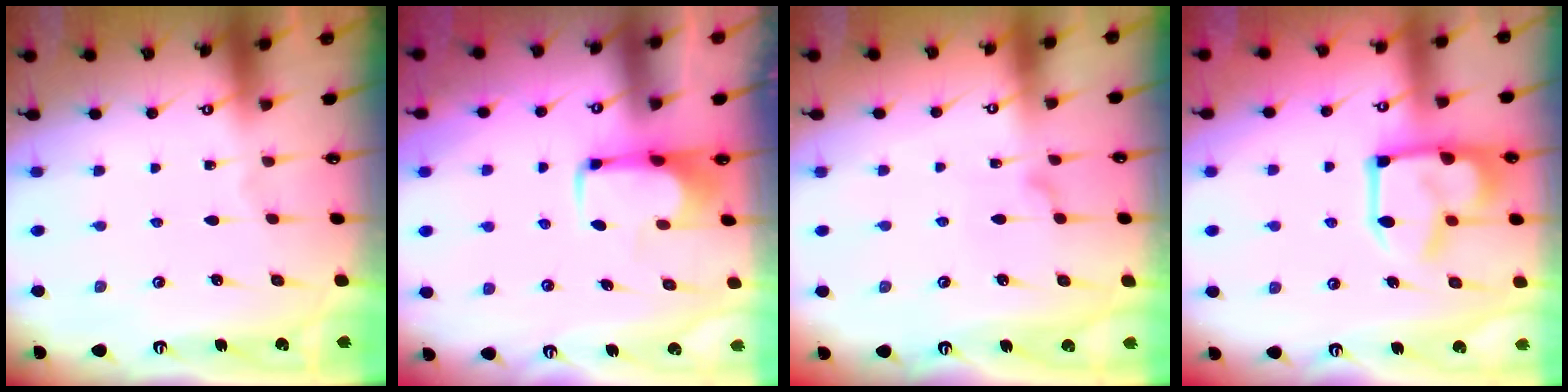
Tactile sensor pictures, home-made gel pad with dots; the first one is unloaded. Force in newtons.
{"total": 2.0, "press": 2.0, "slide": 0.4}
{"total": 3.5, "press": 3.5, "slide": 0.4}
{"total": 15.6, "press": 15.6, "slide": 1.2}